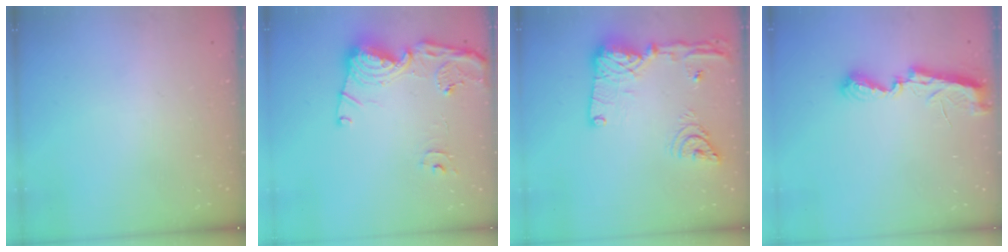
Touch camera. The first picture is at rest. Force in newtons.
{"total": 16.3, "press": 16.2, "slide": 1.5}
{"total": 20.1, "press": 19.9, "slide": 3.0}
{"total": 7.2, "press": 7.2, "slide": 0.1}